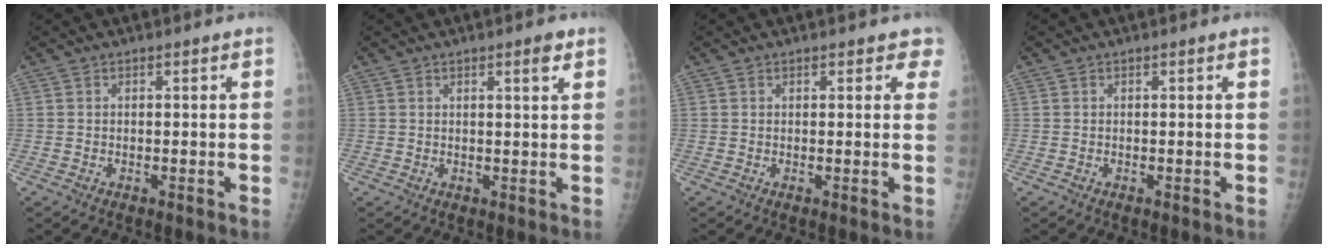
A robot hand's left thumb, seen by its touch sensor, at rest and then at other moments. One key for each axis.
{"total": 2.4, "fx": 1.4, "fy": 0.3, "fz": 1.9, "tx": -0.025, "ty": -0.007, "tz": 0.019}
{"total": 2.4, "fx": 1.7, "fy": 1.3, "fz": 1.0, "tx": 0.022, "ty": -0.002, "tz": 0.012}
{"total": 0.0}